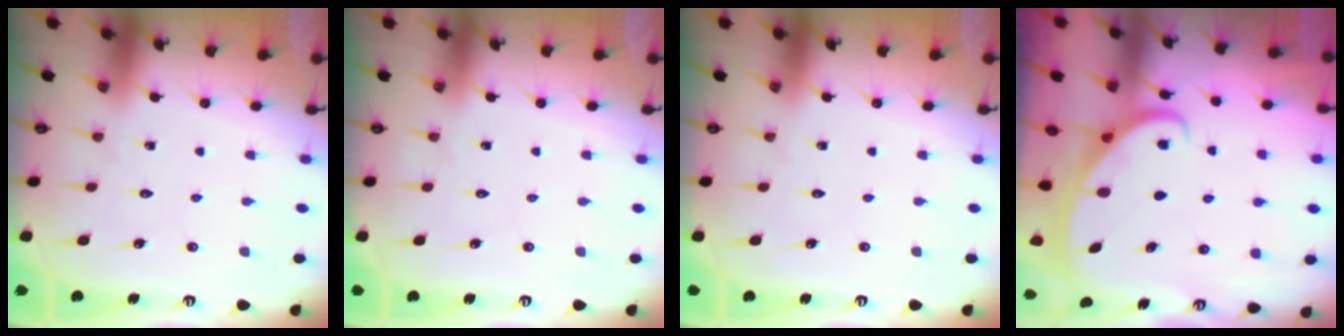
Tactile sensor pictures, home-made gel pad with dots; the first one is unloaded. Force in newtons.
{"total": 0.0}
{"total": 0.0}
{"total": 2.7, "press": 2.7, "slide": 0.4}